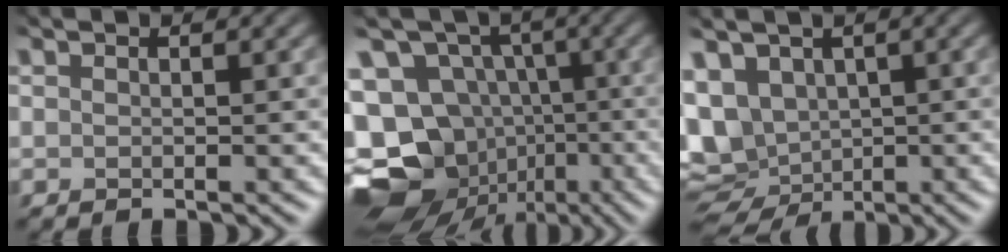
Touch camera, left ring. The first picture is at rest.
{"total": 16.2, "force": [-3.6, 14.2, 6.8], "torque": [-0.140, -0.005, -0.060]}
{"total": 6.6, "force": [-0.3, 5.1, 4.1], "torque": [-0.091, -0.017, 0.021]}